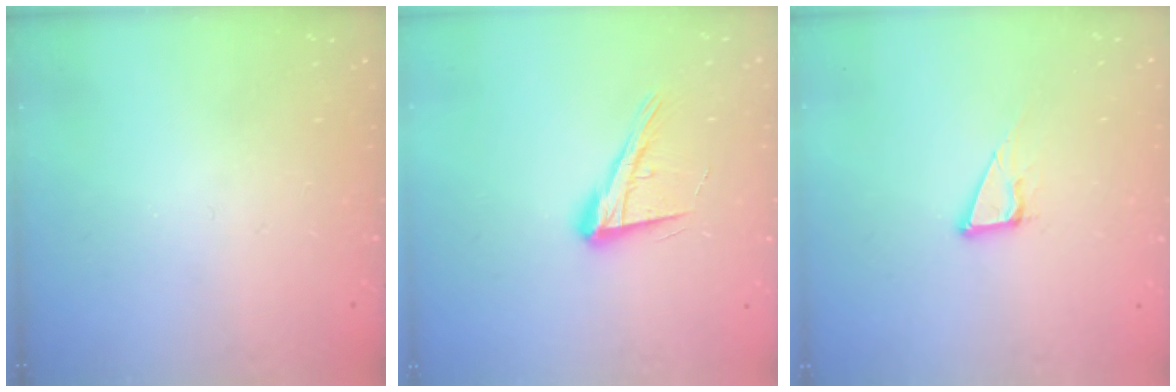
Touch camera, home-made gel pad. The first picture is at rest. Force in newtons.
{"total": 14.6, "press": 14.0, "slide": 3.9}
{"total": 7.2, "press": 6.8, "slide": 2.6}